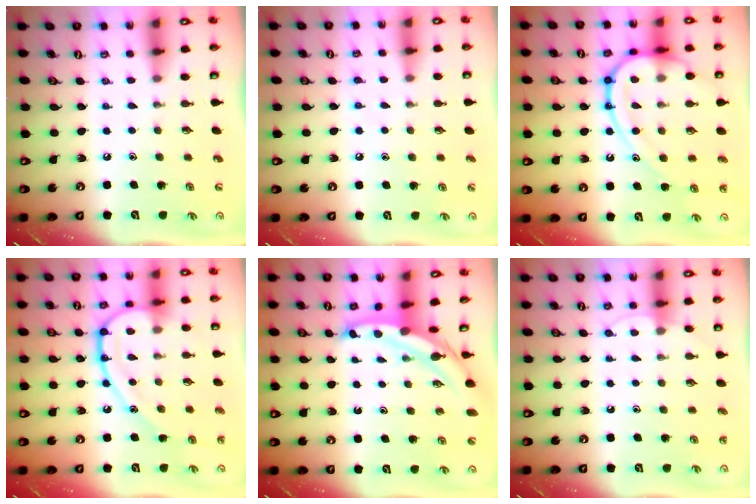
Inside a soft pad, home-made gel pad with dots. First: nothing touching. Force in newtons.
{"total": 5.2, "press": 5.1, "slide": 0.6}
{"total": 15.8, "press": 15.7, "slide": 1.3}
{"total": 15.2, "press": 15.1, "slide": 1.1}
{"total": 6.3, "press": 6.3, "slide": 0.6}
{"total": 4.1, "press": 4.0, "slide": 0.5}